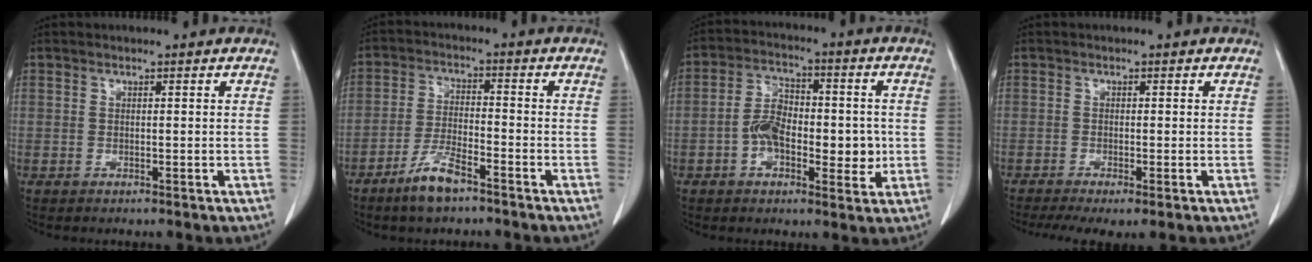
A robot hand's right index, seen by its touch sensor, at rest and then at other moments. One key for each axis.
{"total": 6.5, "fx": -4.6, "fy": 1.4, "fz": 4.4, "tx": -0.094, "ty": -0.005, "tz": -0.087}
{"total": 10.2, "fx": -1.7, "fy": 5.4, "fz": 8.5, "tx": -0.139, "ty": 0.020, "tz": -0.030}
{"total": 6.0, "fx": -4.0, "fy": 1.2, "fz": 4.2, "tx": -0.071, "ty": -0.015, "tz": -0.066}